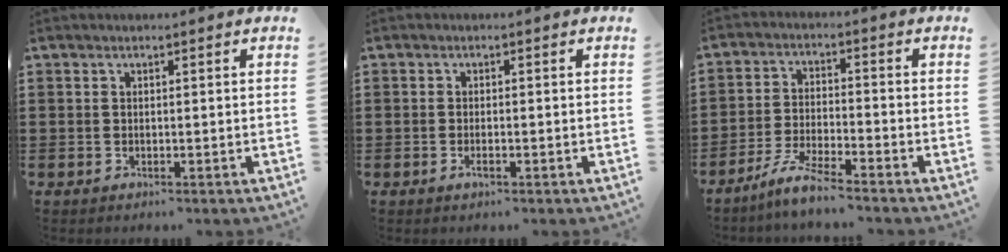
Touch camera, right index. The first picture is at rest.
{"total": 0.9, "force": [-0.5, 0.1, 0.7], "torque": [-0.021, -0.008, -0.009]}
{"total": 5.3, "force": [-4.7, -0.1, 2.3], "torque": [-0.061, -0.011, -0.095]}